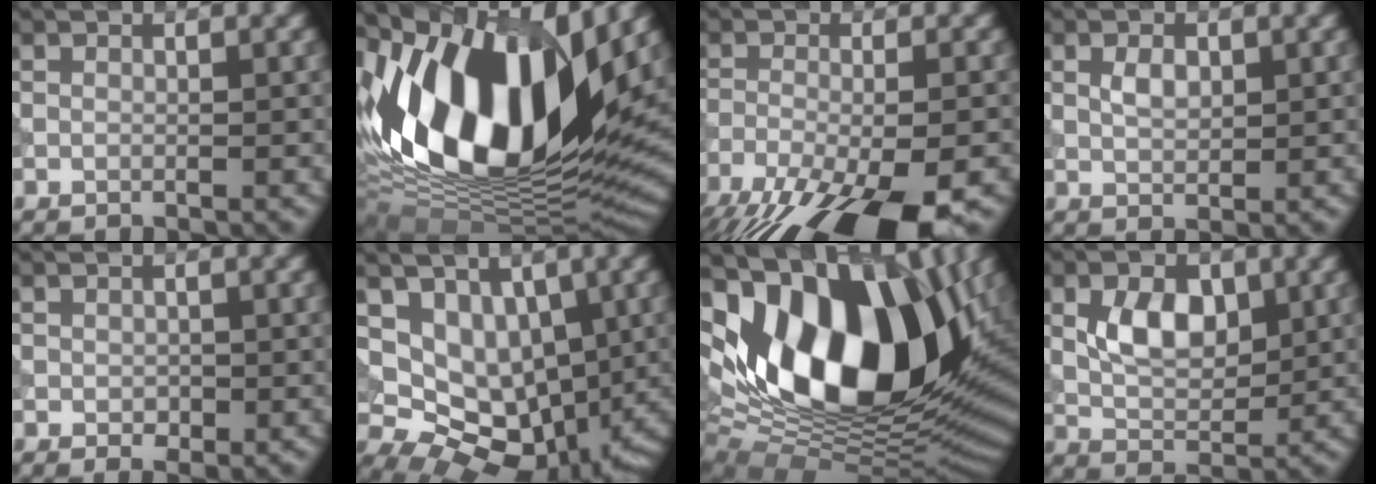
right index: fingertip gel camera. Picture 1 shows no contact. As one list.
[{"total": 17.2, "force": [4.6, 8.7, 14.1], "torque": [-0.257, 0.001, 0.073]}, {"total": 12.7, "force": [-8.8, 4.0, 8.2], "torque": [-0.132, -0.049, -0.135]}, {"total": 1.7, "force": [0.3, 1.0, 1.4], "torque": [-0.029, -0.002, 0.007]}, {"total": 1.3, "force": [-0.3, 0.9, 0.9], "torque": [-0.014, -0.005, -0.004]}, {"total": 10.2, "force": [1.0, 7.2, 7.2], "torque": [-0.087, -0.019, 0.021]}, {"total": 18.0, "force": [4.8, 10.8, 13.6], "torque": [-0.237, 0.009, 0.080]}, {"total": 4.7, "force": [0.9, 2.8, 3.6], "torque": [-0.064, -0.004, 0.015]}]